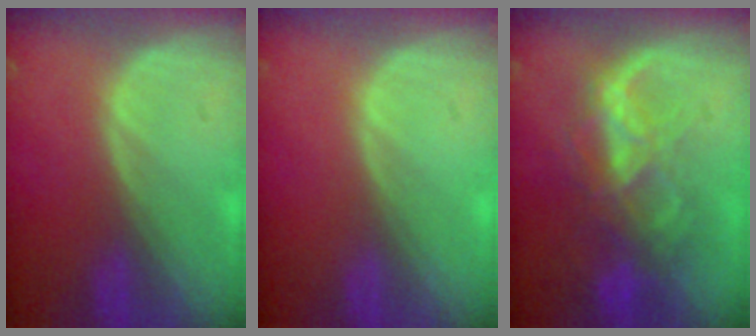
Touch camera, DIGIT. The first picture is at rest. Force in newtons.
{"total": 0.0}
{"total": 8.7, "press": 7.4, "slide": 4.6}